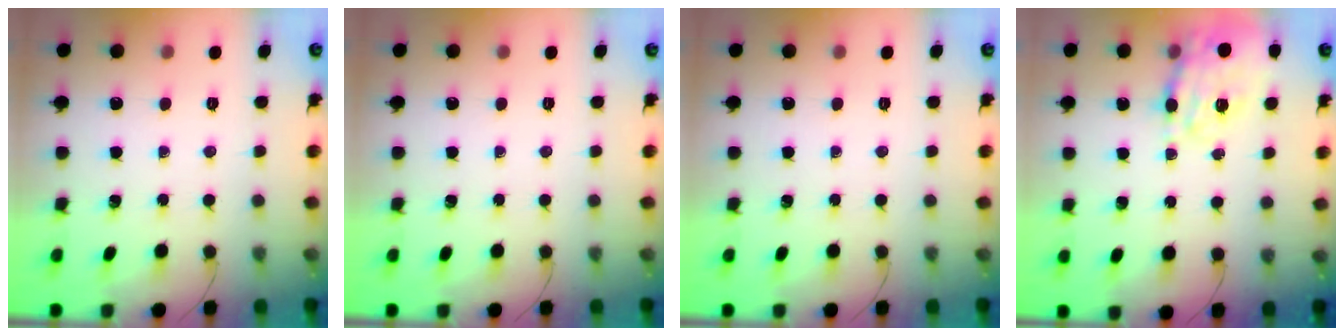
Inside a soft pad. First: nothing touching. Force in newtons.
{"total": 0.0}
{"total": 0.0}
{"total": 17.1, "press": 16.7, "slide": 3.7}